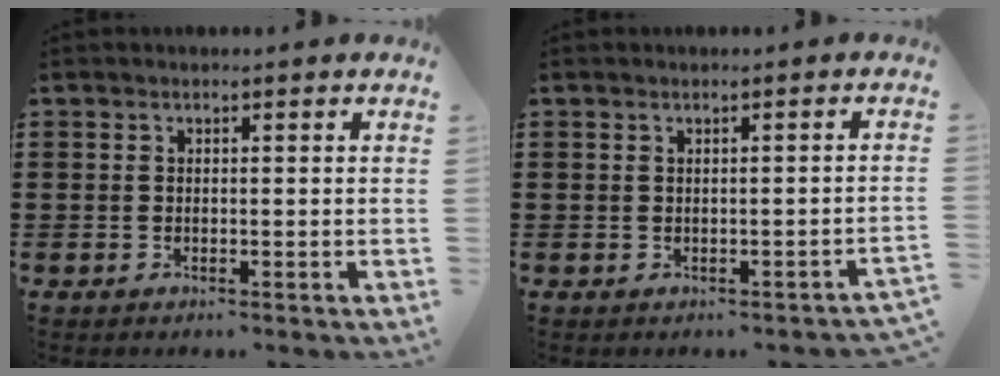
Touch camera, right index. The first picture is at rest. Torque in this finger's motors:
{"motor_torque": [0.02, 0.66, 0.06, 0.01]}